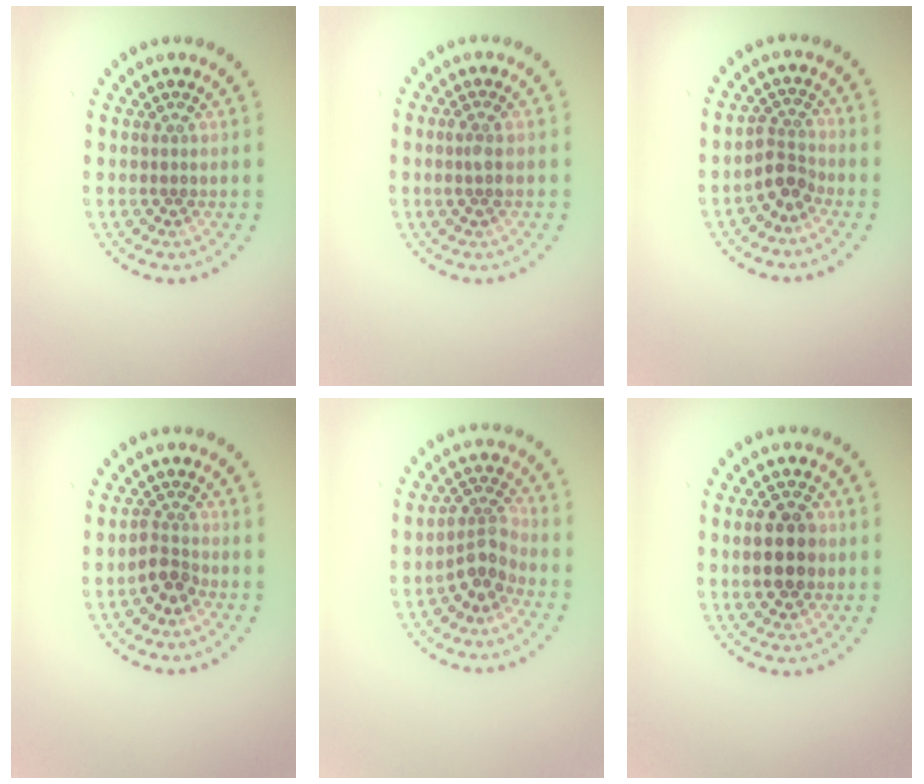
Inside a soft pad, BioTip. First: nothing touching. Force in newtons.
{"total": 1.2, "press": 1.1, "slide": 0.5}
{"total": 2.3, "press": 1.7, "slide": 1.5}
{"total": 2.2, "press": 1.7, "slide": 1.4}
{"total": 3.0, "press": 2.3, "slide": 1.8}
{"total": 4.4, "press": 4.4, "slide": 0.2}